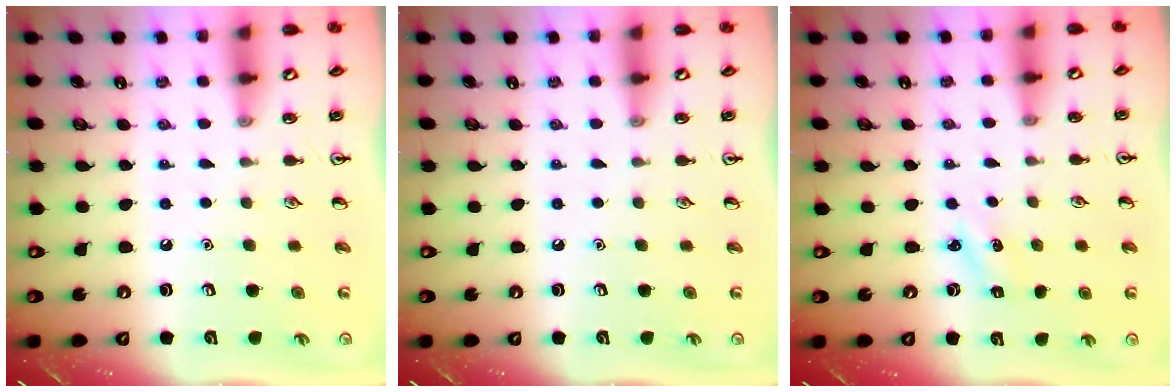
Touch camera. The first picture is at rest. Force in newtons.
{"total": 0.0}
{"total": 1.6, "press": 1.5, "slide": 0.6}